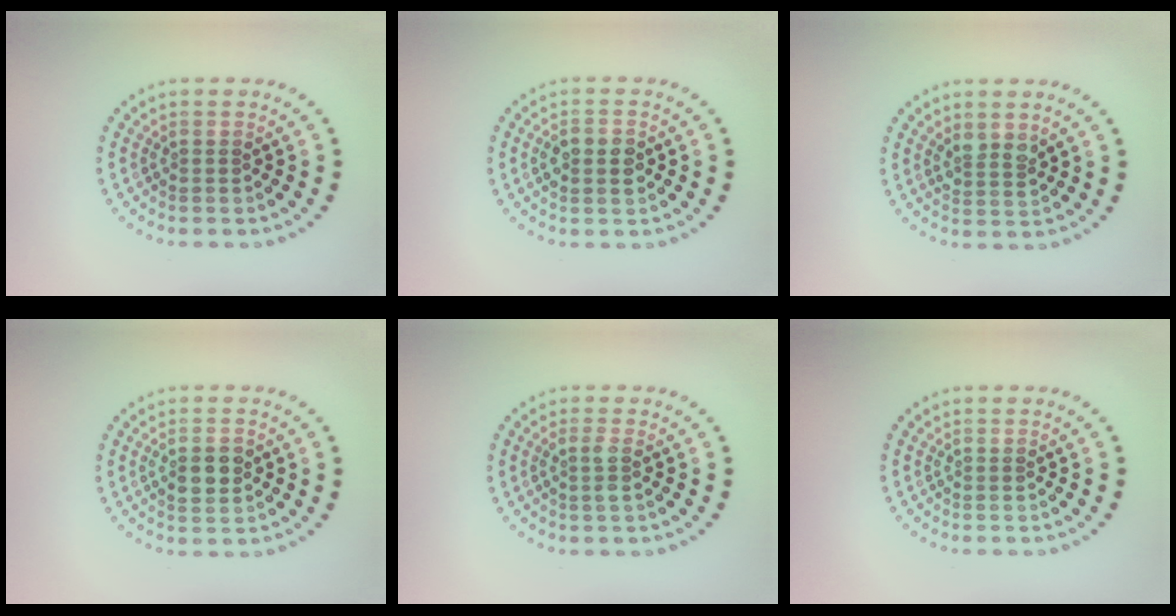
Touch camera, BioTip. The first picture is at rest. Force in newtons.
{"total": 2.3, "press": 2.3, "slide": 0.0}
{"total": 1.8, "press": 1.5, "slide": 1.0}
{"total": 2.8, "press": 2.8, "slide": 0.2}
{"total": 1.5, "press": 1.3, "slide": 0.6}
{"total": 0.0}